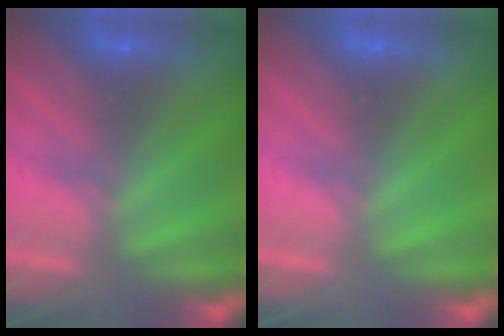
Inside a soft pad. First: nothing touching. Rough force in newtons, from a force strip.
{"total": 0.0}